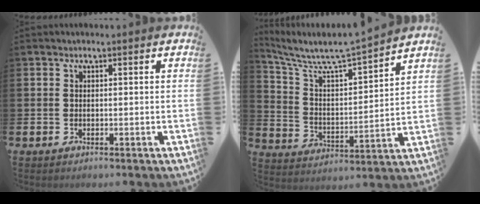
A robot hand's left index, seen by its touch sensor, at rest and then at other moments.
{"total": 7.1, "force": [6.6, 0.2, 2.5], "torque": [-0.082, -0.058, 0.107]}